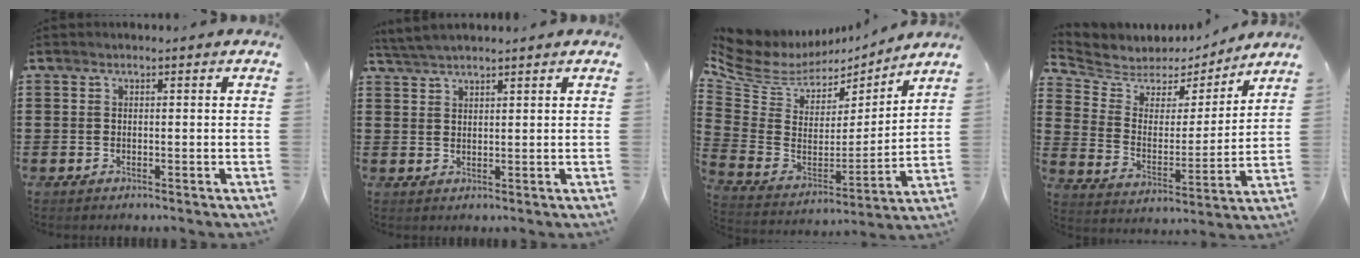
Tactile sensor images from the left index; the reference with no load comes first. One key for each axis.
{"total": 2.7, "fx": 2.6, "fy": 0.0, "fz": 0.7, "tx": -0.019, "ty": 0.000, "tz": 0.052}
{"total": 7.3, "fx": 4.9, "fy": 4.7, "fz": 2.6, "tx": -0.093, "ty": -0.035, "tz": 0.086}
{"total": 5.3, "fx": 4.8, "fy": 2.4, "fz": 0.1, "tx": -0.043, "ty": -0.035, "tz": 0.080}